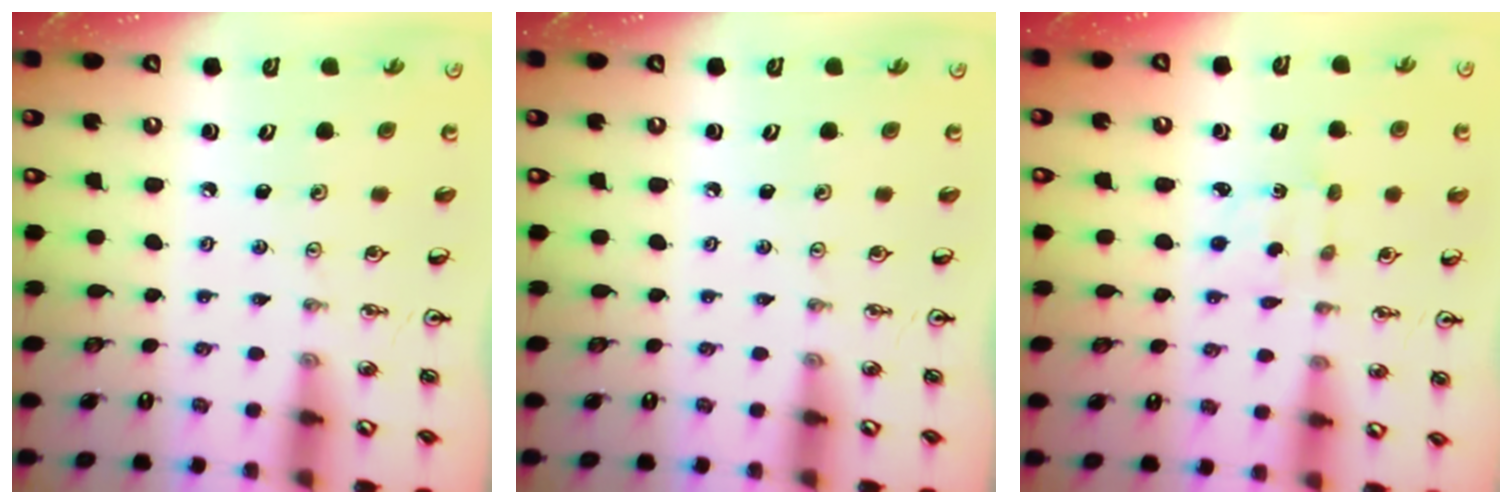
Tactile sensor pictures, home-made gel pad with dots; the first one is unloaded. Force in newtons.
{"total": 0.0}
{"total": 2.8, "press": 2.8, "slide": 0.5}